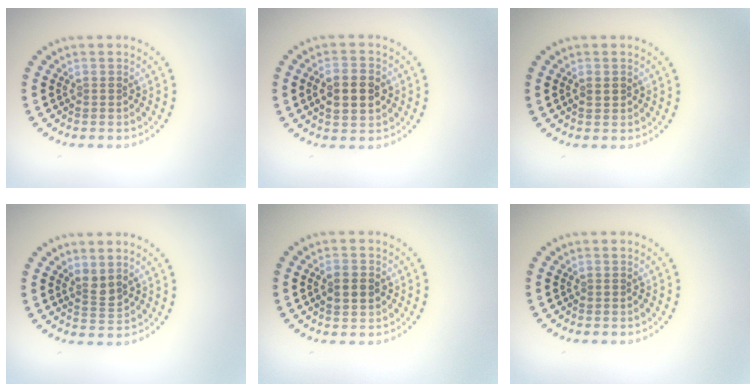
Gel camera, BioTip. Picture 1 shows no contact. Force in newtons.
{"total": 4.1, "press": 4.1, "slide": 0.2}
{"total": 0.7, "press": 0.6, "slide": 0.3}
{"total": 1.7, "press": 1.3, "slide": 1.1}
{"total": 2.1, "press": 2.1, "slide": 0.1}
{"total": 0.0}